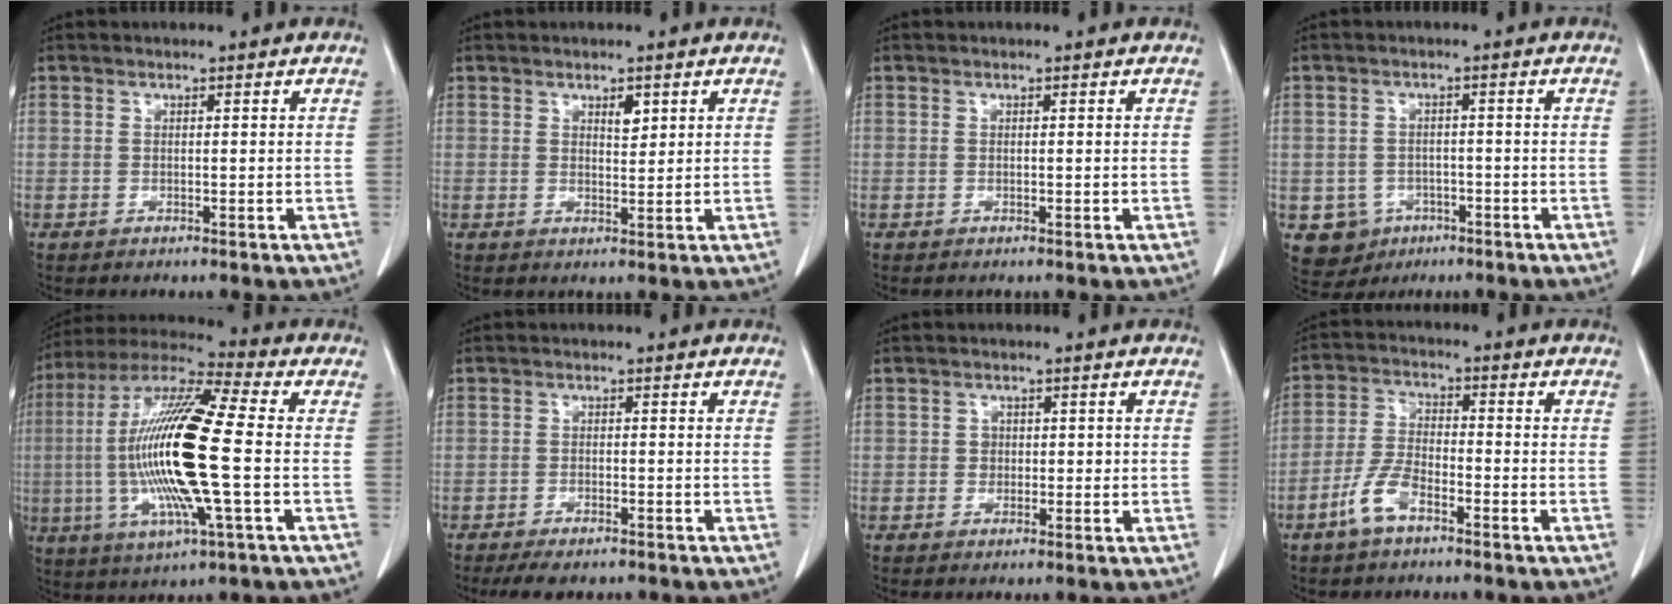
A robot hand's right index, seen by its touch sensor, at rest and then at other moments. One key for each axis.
{"total": 2.1, "fx": 1.1, "fy": 0.9, "fz": 1.5, "tx": -0.022, "ty": -0.005, "tz": 0.020}
{"total": 0.0}
{"total": 5.4, "fx": -2.1, "fy": 4.9, "fz": 0.8, "tx": -0.013, "ty": 0.009, "tz": -0.022}
{"total": 19.9, "fx": -1.8, "fy": 1.6, "fz": 19.7, "tx": -0.407, "ty": -0.005, "tz": -0.041}
{"total": 4.8, "fx": -3.9, "fy": 1.6, "fz": 2.3, "tx": -0.031, "ty": -0.007, "tz": -0.055}
{"total": 2.0, "fx": 0.1, "fy": 1.7, "fz": 0.9, "tx": -0.011, "ty": 0.005, "tz": 0.002}
{"total": 6.1, "fx": -3.7, "fy": 2.3, "fz": 4.3, "tx": -0.098, "ty": 0.003, "tz": -0.073}